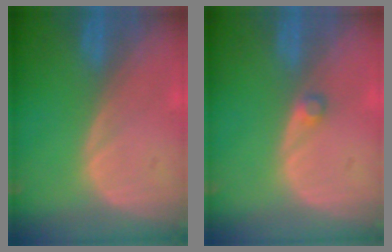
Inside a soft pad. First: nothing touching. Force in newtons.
{"total": 1.2, "press": 1.2, "slide": 0.2}